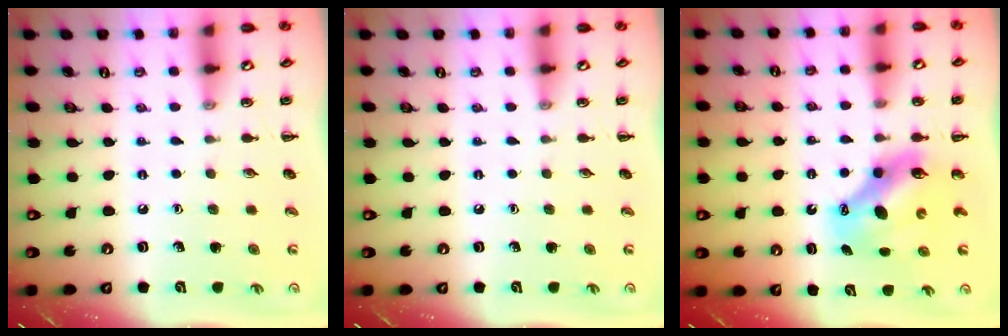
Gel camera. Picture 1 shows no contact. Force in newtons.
{"total": 0.0}
{"total": 9.1, "press": 8.9, "slide": 2.0}